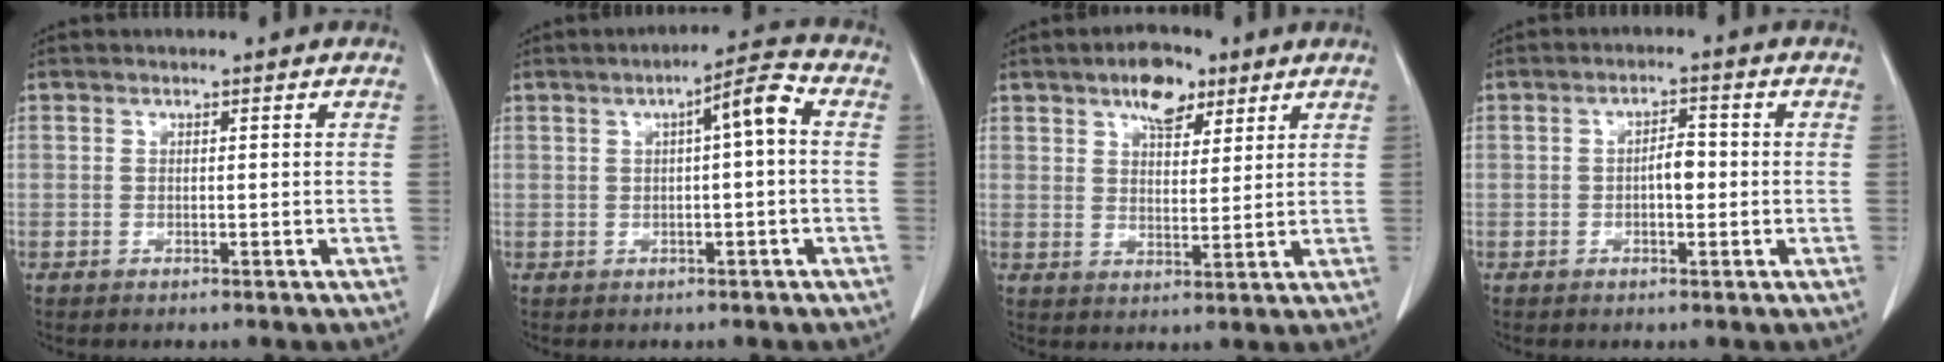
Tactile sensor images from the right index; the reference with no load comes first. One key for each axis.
{"total": 5.9, "fx": 0.9, "fy": 0.9, "fz": 5.8, "tx": -0.092, "ty": 0.022, "tz": 0.012}
{"total": 7.9, "fx": 4.8, "fy": 3.9, "fz": 4.9, "tx": -0.084, "ty": 0.008, "tz": 0.082}
{"total": 3.3, "fx": -0.4, "fy": 1.5, "fz": 2.9, "tx": -0.049, "ty": 0.009, "tz": -0.006}